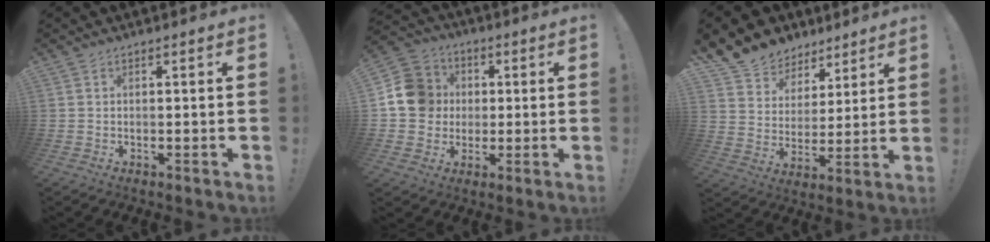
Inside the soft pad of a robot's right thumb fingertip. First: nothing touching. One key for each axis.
{"total": 13.8, "fx": 1.4, "fy": 12.7, "fz": 5.2, "tx": -0.065, "ty": 0.005, "tz": 0.033}
{"total": 11.0, "fx": 8.0, "fy": 7.3, "fz": 1.5, "tx": -0.041, "ty": -0.063, "tz": 0.158}